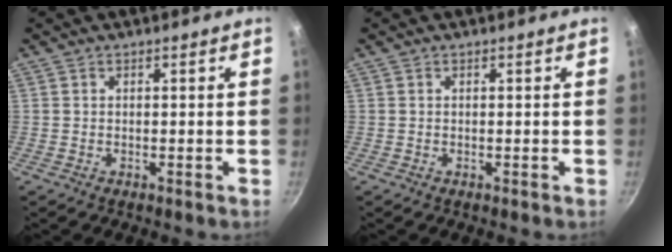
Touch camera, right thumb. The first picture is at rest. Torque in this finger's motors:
{"motor_torque": [0.00, 0.00, -0.15, 0.36, 0.00]}